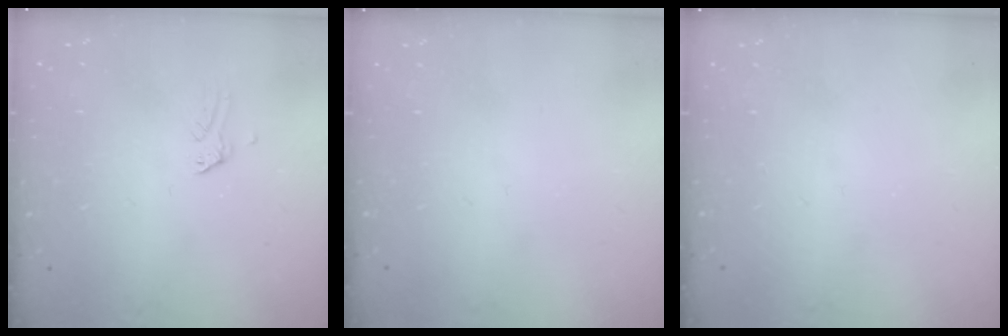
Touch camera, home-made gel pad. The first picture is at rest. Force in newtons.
{"total": 0.0}
{"total": 0.0}